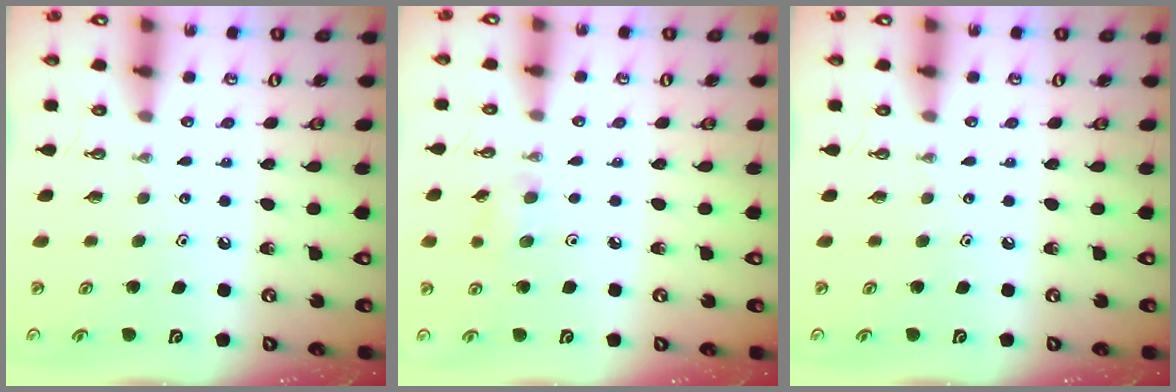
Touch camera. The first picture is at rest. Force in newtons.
{"total": 6.3, "press": 6.2, "slide": 1.3}
{"total": 0.0}